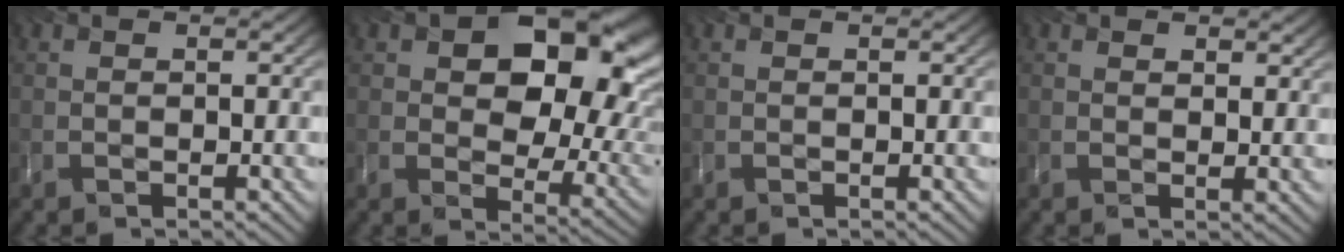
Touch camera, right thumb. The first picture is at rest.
{"total": 15.9, "force": [6.0, 10.0, 10.9], "torque": [-0.139, -0.008, 0.109]}
{"total": 0.0}
{"total": 2.4, "force": [1.7, 1.1, 1.2], "torque": [-0.025, -0.003, 0.034]}